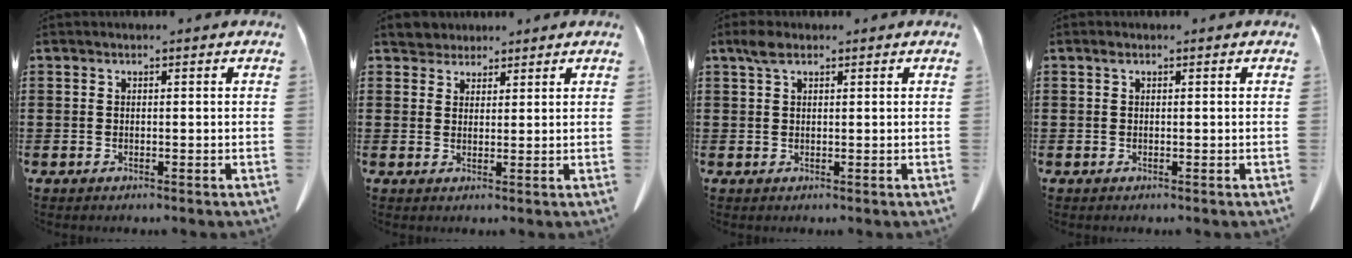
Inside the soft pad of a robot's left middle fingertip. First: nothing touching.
{"total": 3.1, "force": [2.9, 1.1, 0.0], "torque": [-0.011, -0.002, 0.057]}
{"total": 2.3, "force": [1.2, 1.0, 1.7], "torque": [-0.038, 0.004, 0.022]}
{"total": 0.5, "force": [0.3, 0.2, 0.3], "torque": [-0.009, 0.001, 0.006]}